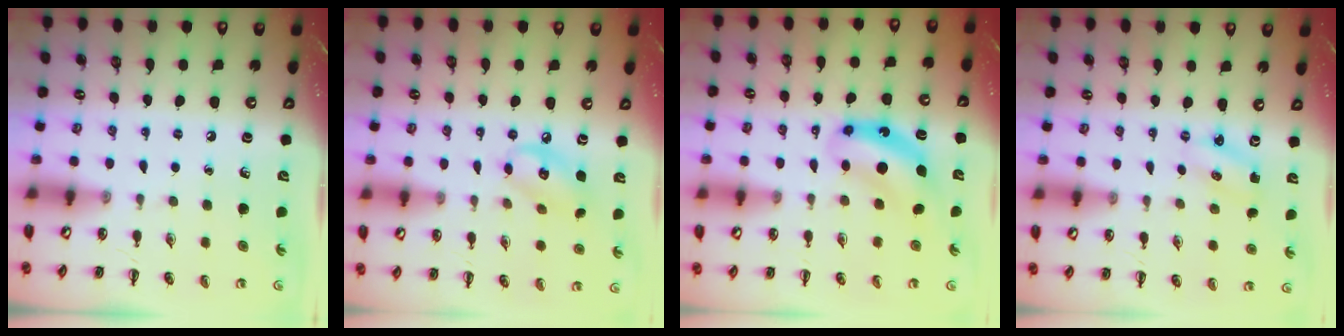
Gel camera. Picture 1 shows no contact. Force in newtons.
{"total": 8.6, "press": 8.5, "slide": 1.3}
{"total": 7.7, "press": 7.6, "slide": 0.8}
{"total": 2.0, "press": 1.9, "slide": 0.6}